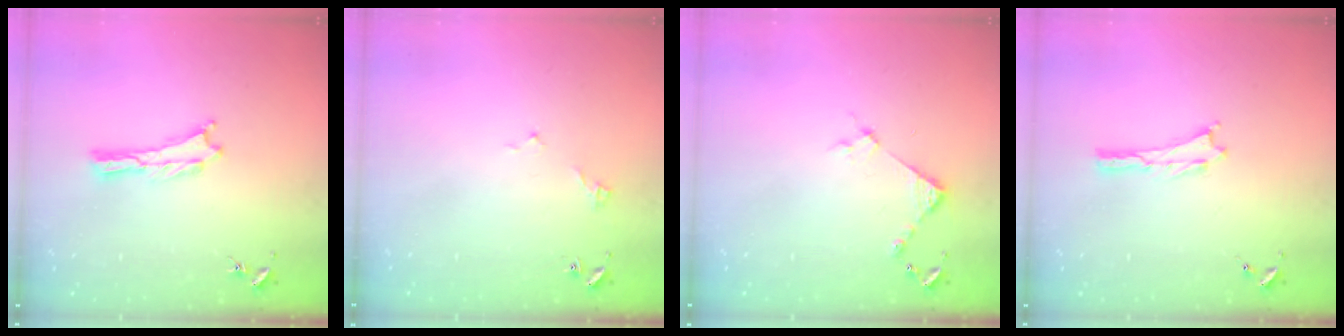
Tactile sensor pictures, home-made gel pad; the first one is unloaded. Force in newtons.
{"total": 2.9, "press": 2.9, "slide": 0.3}
{"total": 3.5, "press": 3.5, "slide": 0.3}
{"total": 0.0}